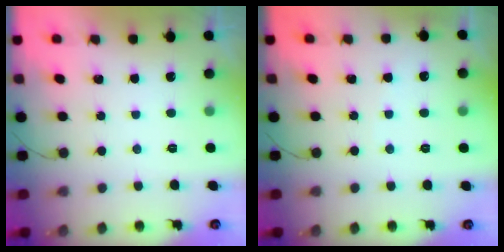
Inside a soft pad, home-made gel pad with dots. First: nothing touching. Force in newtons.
{"total": 2.7, "press": 2.7, "slide": 0.3}